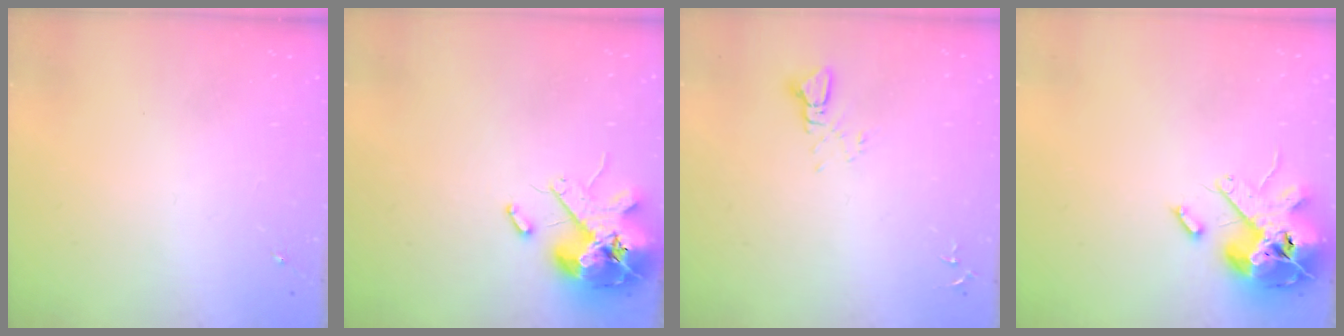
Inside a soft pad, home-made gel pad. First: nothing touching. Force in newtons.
{"total": 13.3, "press": 13.1, "slide": 2.2}
{"total": 2.7, "press": 2.7, "slide": 0.1}
{"total": 14.9, "press": 14.7, "slide": 2.5}